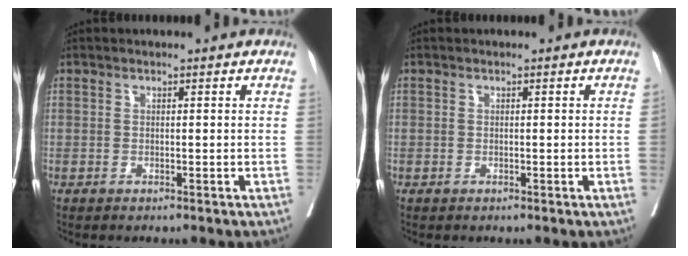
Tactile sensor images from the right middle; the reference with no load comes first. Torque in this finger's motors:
{"motor_torque": [1.21, -0.92, -0.03, -0.21]}